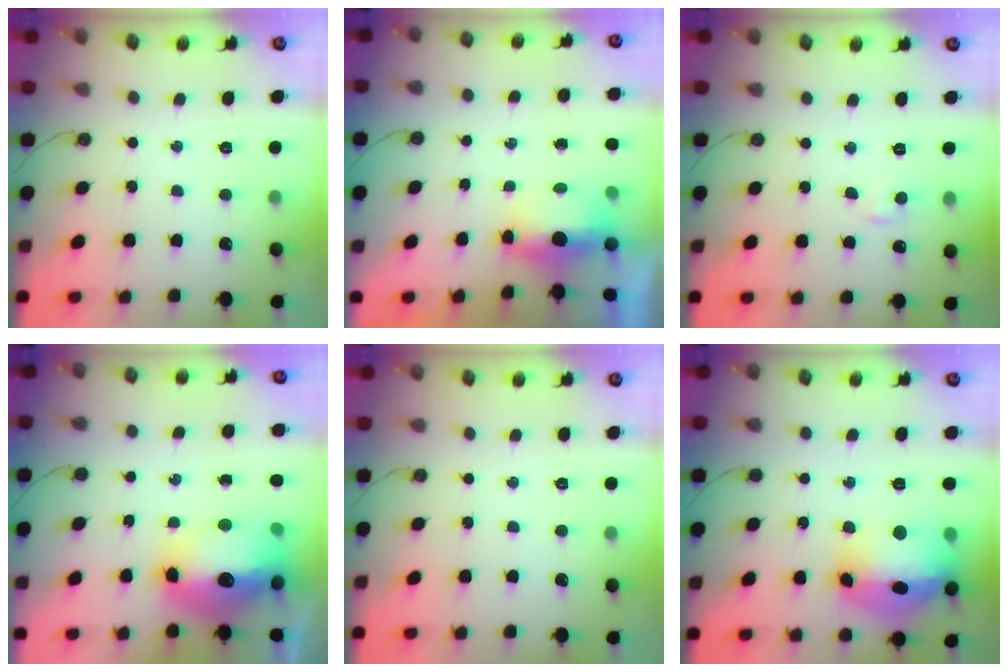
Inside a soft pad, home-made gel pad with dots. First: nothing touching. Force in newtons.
{"total": 5.1, "press": 5.0, "slide": 1.2}
{"total": 4.0, "press": 4.0, "slide": 0.6}
{"total": 17.7, "press": 17.7, "slide": 1.7}
{"total": 0.0}
{"total": 18.9, "press": 18.8, "slide": 1.7}